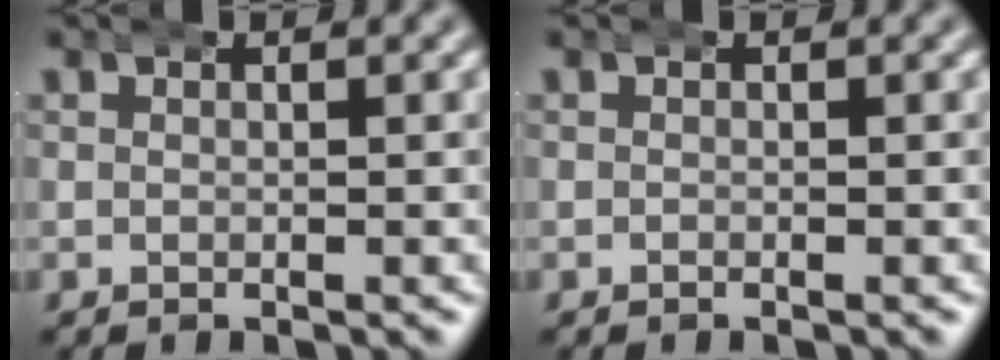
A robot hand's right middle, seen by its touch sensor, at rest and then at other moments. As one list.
[{"total": 0.0}]